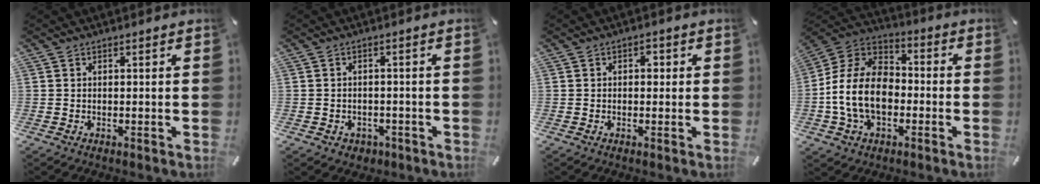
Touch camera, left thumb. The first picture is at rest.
{"total": 2.6, "force": [-1.0, 2.3, 0.7], "torque": [-0.011, 0.004, -0.021]}
{"total": 1.9, "force": [0.1, 1.5, 1.2], "torque": [-0.011, 0.002, -0.005]}
{"total": 14.9, "force": [-4.0, 10.7, 9.6], "torque": [-0.219, 0.031, -0.075]}